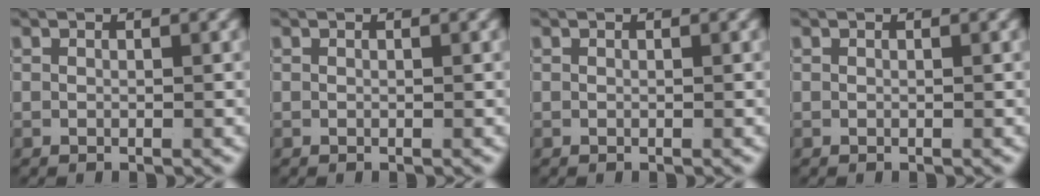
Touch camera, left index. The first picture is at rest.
{"total": 0.0}
{"total": 0.0}
{"total": 0.0}